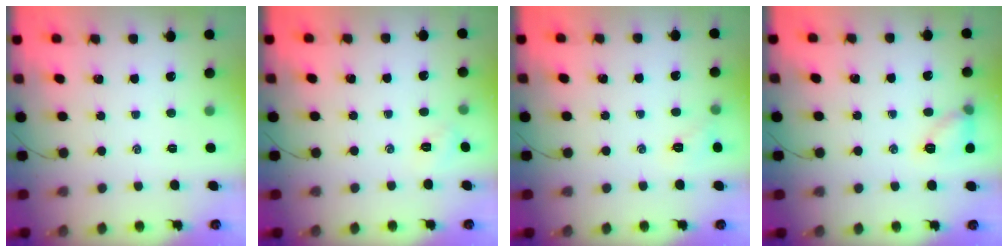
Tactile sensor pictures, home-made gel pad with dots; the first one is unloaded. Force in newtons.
{"total": 2.4, "press": 2.3, "slide": 0.7}
{"total": 6.0, "press": 5.8, "slide": 1.5}
{"total": 8.3, "press": 8.3, "slide": 0.3}